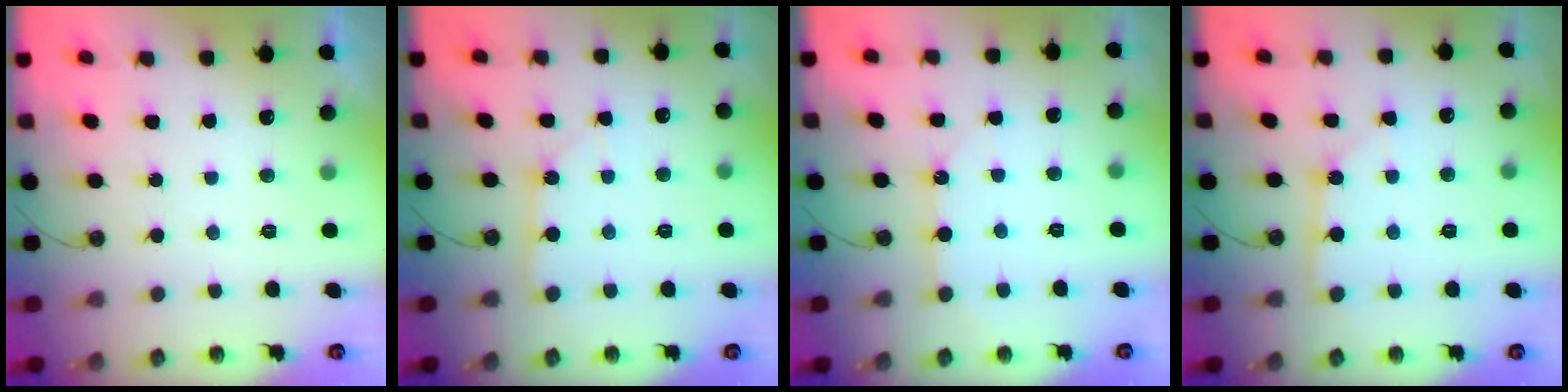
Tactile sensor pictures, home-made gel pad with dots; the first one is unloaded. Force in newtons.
{"total": 3.2, "press": 3.2, "slide": 0.4}
{"total": 6.1, "press": 6.1, "slide": 0.1}
{"total": 2.3, "press": 2.3, "slide": 0.2}